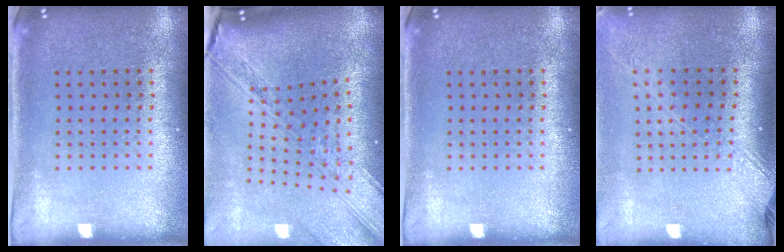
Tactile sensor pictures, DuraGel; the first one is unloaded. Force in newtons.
{"total": 3.9, "press": 2.8, "slide": 2.7}
{"total": 0.0}
{"total": 2.1, "press": 1.6, "slide": 1.4}